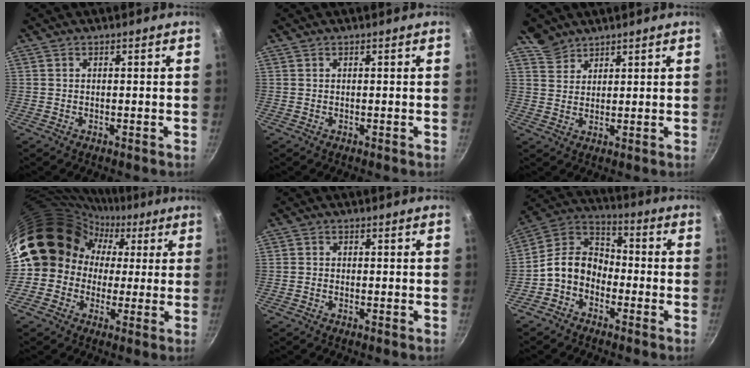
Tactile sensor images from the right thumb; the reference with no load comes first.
{"total": 0.0}
{"total": 4.0, "force": [3.4, 2.1, 0.1], "torque": [0.012, 0.000, 0.068]}
{"total": 16.1, "force": [1.0, 14.6, 6.6], "torque": [-0.059, 0.056, 0.001]}
{"total": 0.8, "force": [-0.6, 0.5, 0.4], "torque": [-0.012, 0.004, -0.015]}
{"total": 10.3, "force": [-3.6, 7.6, 5.9], "torque": [-0.081, 0.058, -0.096]}